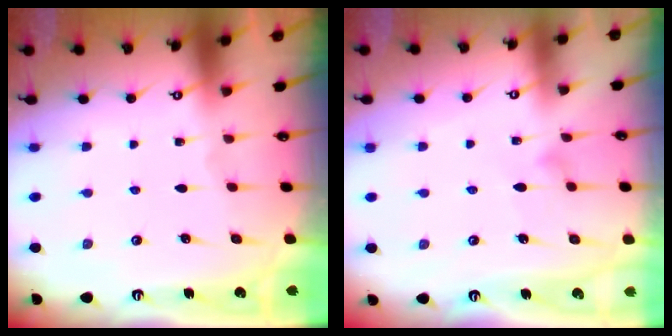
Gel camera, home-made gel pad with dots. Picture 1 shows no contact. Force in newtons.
{"total": 5.4, "press": 5.4, "slide": 0.3}